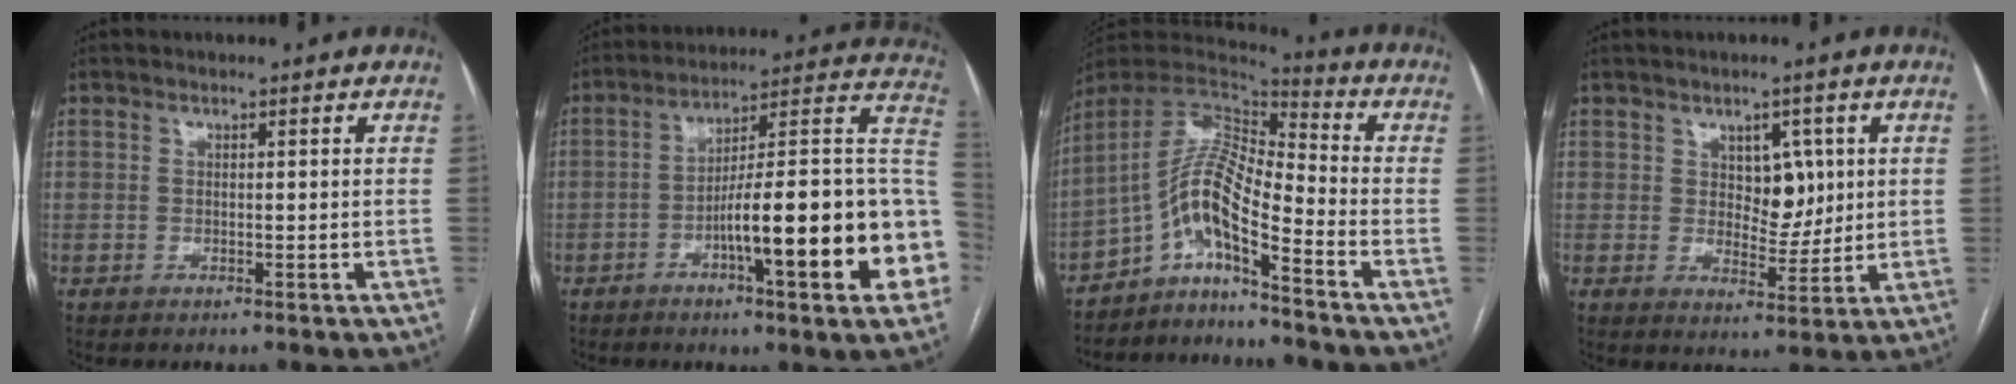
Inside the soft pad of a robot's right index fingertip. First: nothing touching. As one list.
[{"total": 22.6, "force": [-6.5, 2.5, 21.5], "torque": [-0.226, 0.025, -0.090]}, {"total": 10.8, "force": [-6.6, 1.4, 8.4], "torque": [-0.160, 0.020, -0.119]}, {"total": 5.3, "force": [1.6, 3.2, 3.8], "torque": [-0.050, 0.002, 0.032]}]